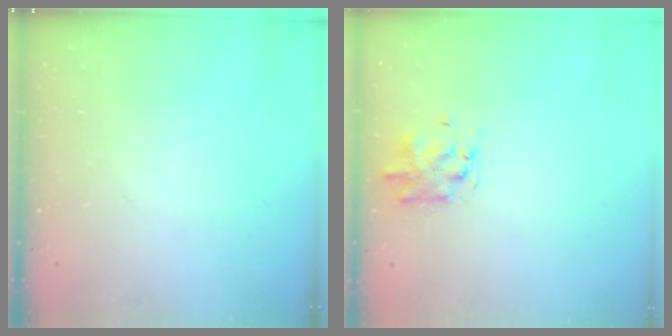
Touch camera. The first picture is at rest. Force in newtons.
{"total": 1.4, "press": 1.1, "slide": 0.8}